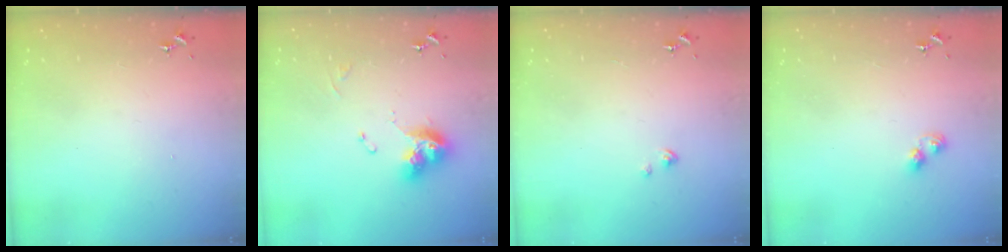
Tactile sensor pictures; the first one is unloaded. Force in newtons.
{"total": 12.7, "press": 12.6, "slide": 1.3}
{"total": 1.6, "press": 1.6, "slide": 0.2}
{"total": 3.5, "press": 3.5, "slide": 0.4}